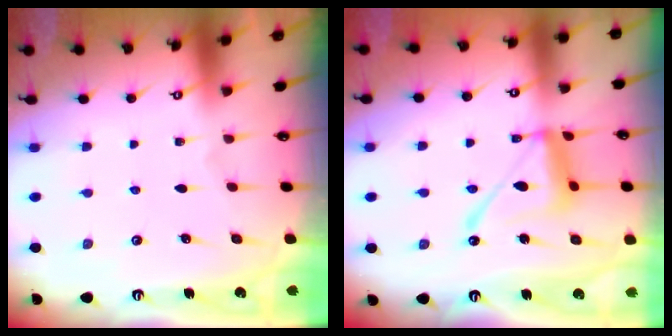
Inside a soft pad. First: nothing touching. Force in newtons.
{"total": 13.5, "press": 13.4, "slide": 1.1}